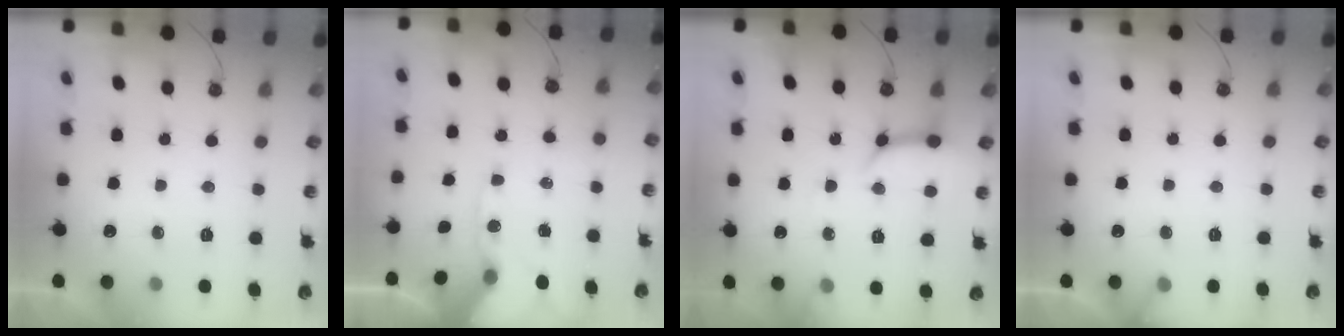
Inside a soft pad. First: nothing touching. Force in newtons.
{"total": 12.1, "press": 12.0, "slide": 1.8}
{"total": 11.6, "press": 11.5, "slide": 1.1}
{"total": 4.0, "press": 4.0, "slide": 0.3}